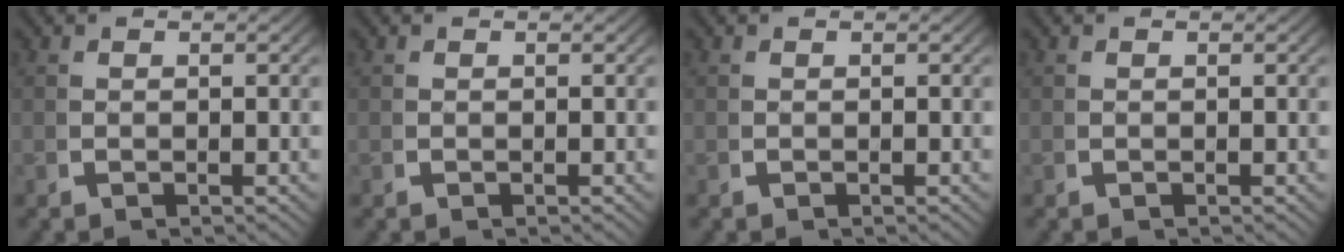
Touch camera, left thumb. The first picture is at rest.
{"total": 0.0}
{"total": 0.0}
{"total": 0.0}